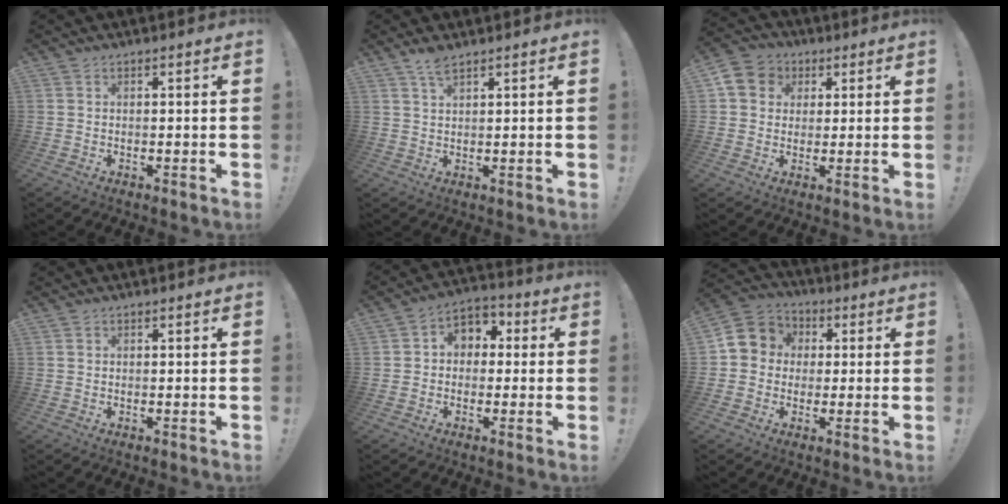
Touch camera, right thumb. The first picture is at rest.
{"total": 3.5, "force": [2.7, 0.6, 2.1], "torque": [-0.031, -0.016, 0.046]}
{"total": 8.5, "force": [2.4, 7.5, 3.0], "torque": [-0.041, -0.002, 0.050]}
{"total": 0.0}
{"total": 6.2, "force": [-0.5, 5.5, 2.6], "torque": [-0.039, 0.015, -0.003]}
{"total": 8.2, "force": [0.4, 7.8, 2.5], "torque": [-0.039, 0.011, 0.013]}